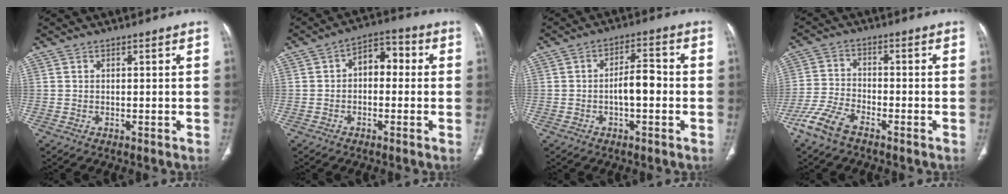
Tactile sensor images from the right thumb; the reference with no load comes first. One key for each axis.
{"total": 6.9, "fx": 0.1, "fy": 4.6, "fz": 5.1, "tx": -0.050, "ty": 0.029, "tz": -0.013}
{"total": 6.1, "fx": -1.1, "fy": 2.7, "fz": 5.3, "tx": -0.082, "ty": 0.024, "tz": -0.023}
{"total": 7.6, "fx": -5.2, "fy": 3.0, "fz": 4.5, "tx": -0.108, "ty": 0.011, "tz": -0.108}